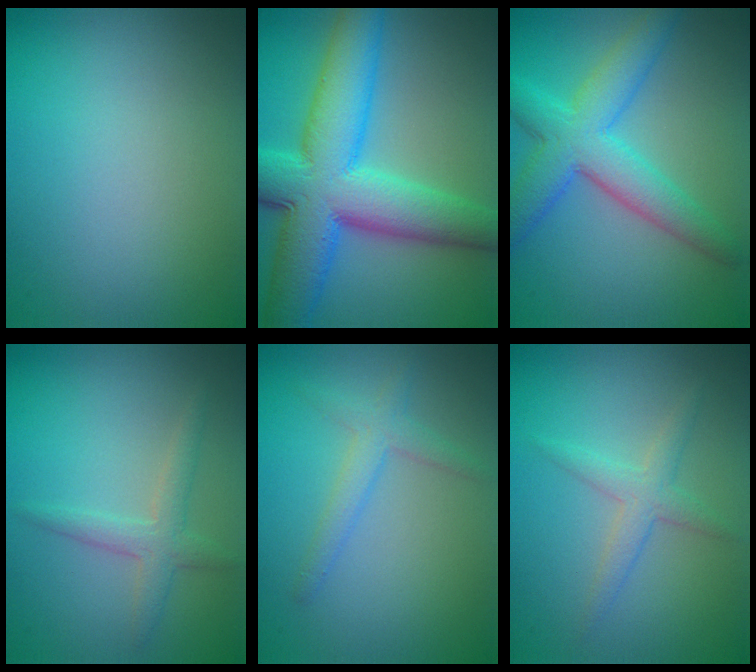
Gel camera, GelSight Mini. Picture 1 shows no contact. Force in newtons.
{"total": 11.5, "press": 11.5, "slide": 0.2}
{"total": 6.2, "press": 6.2, "slide": 0.2}
{"total": 2.1, "press": 2.1, "slide": 0.0}
{"total": 2.0, "press": 2.0, "slide": 0.1}
{"total": 2.2, "press": 2.2, "slide": 0.0}